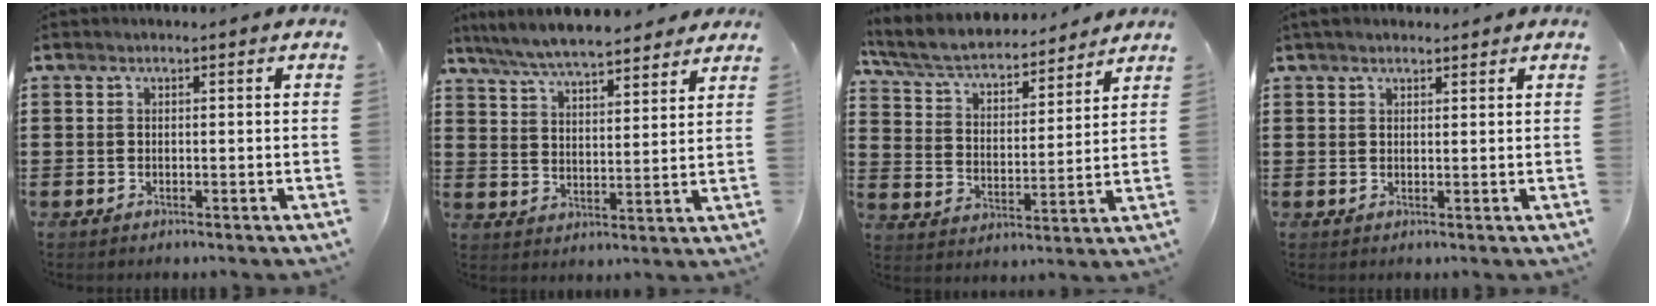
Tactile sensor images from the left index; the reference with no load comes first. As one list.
[{"total": 7.1, "force": [6.6, 0.9, 2.2], "torque": [-0.070, -0.025, 0.120]}, {"total": 5.3, "force": [4.7, 1.3, 2.1], "torque": [-0.063, -0.031, 0.075]}, {"total": 1.8, "force": [1.6, 0.5, 0.5], "torque": [-0.013, 0.005, 0.031]}]